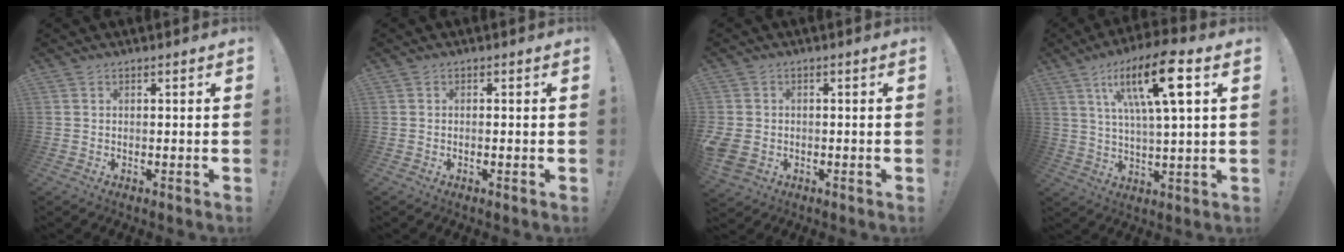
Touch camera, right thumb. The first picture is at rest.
{"total": 0.8, "force": [-0.5, -0.3, 0.5], "torque": [-0.009, -0.002, -0.009]}
{"total": 4.3, "force": [-0.9, 3.6, 2.2], "torque": [-0.065, 0.002, -0.012]}
{"total": 17.2, "force": [7.1, 3.9, 15.1], "torque": [-0.251, -0.018, 0.102]}